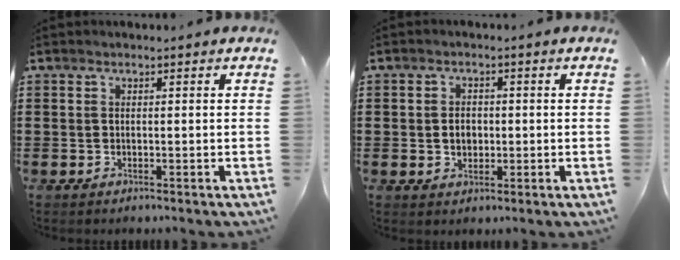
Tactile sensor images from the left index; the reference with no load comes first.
{"total": 2.5, "force": [-0.3, 1.8, 1.6], "torque": [-0.027, 0.001, -0.011]}